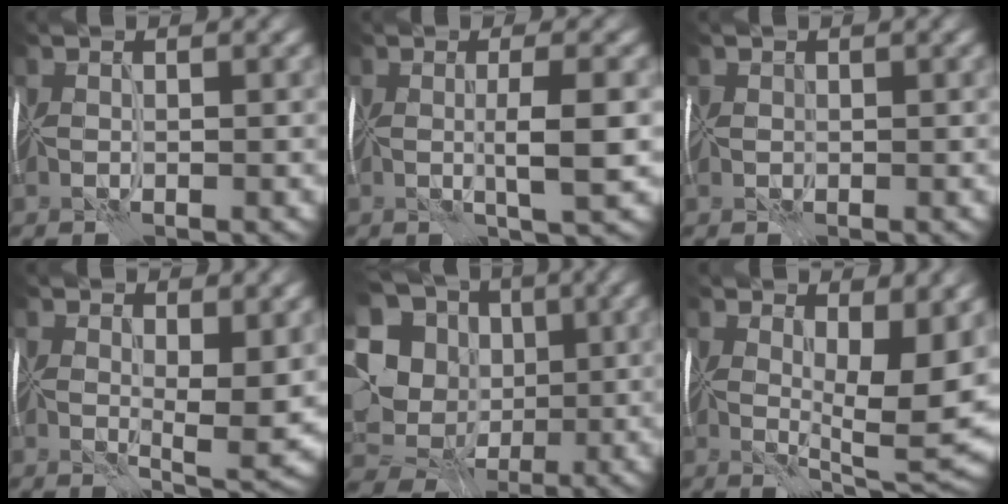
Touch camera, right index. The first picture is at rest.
{"total": 3.3, "force": [-0.3, 0.4, 3.3], "torque": [-0.054, 0.003, -0.005]}
{"total": 0.8, "force": [-0.3, -0.1, -0.7], "torque": [0.009, 0.000, -0.005]}
{"total": 4.5, "force": [1.2, 1.7, 3.9], "torque": [-0.063, -0.007, 0.022]}
{"total": 13.7, "force": [1.1, 12.3, 5.9], "torque": [-0.160, 0.003, 0.012]}
{"total": 8.7, "force": [2.4, 3.2, 7.7], "torque": [-0.110, -0.013, 0.044]}